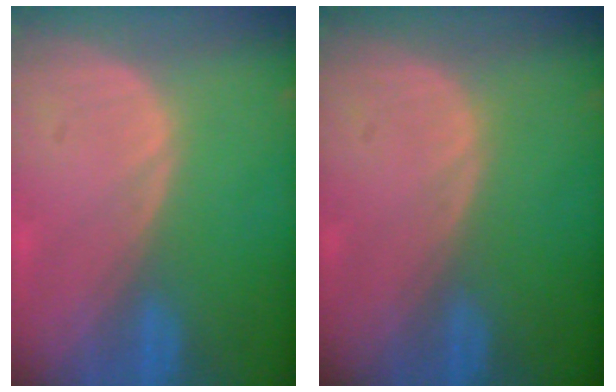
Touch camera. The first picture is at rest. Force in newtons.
{"total": 0.0}